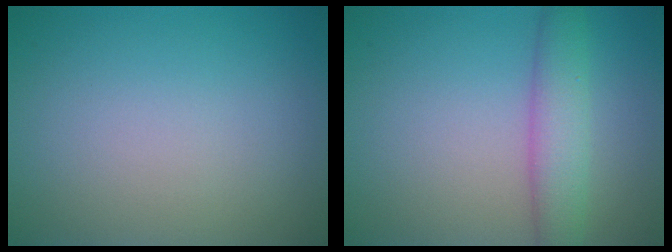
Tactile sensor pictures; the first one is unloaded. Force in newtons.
{"total": 3.8, "press": 3.8, "slide": 0.1}